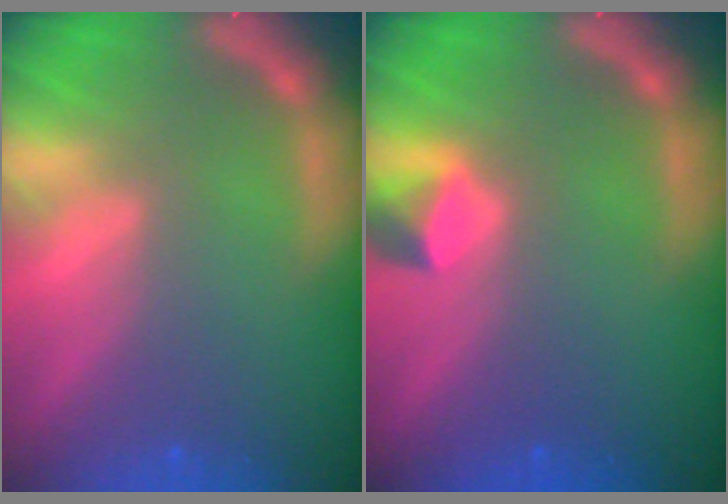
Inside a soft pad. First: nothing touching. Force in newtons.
{"total": 1.9}